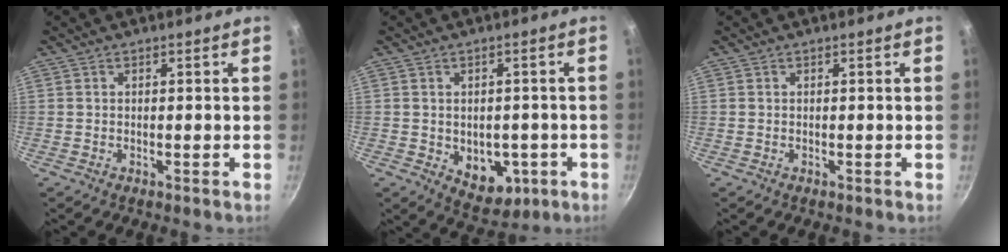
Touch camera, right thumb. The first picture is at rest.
{"total": 8.7, "force": [-2.2, 6.1, 5.7], "torque": [-0.042, -0.004, -0.015]}
{"total": 0.0}